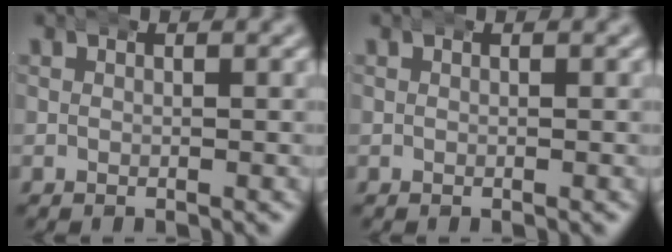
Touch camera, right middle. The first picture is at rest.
{"total": 0.0}